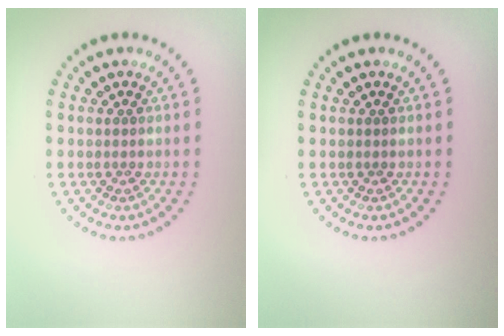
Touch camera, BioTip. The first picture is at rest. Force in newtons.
{"total": 0.0}